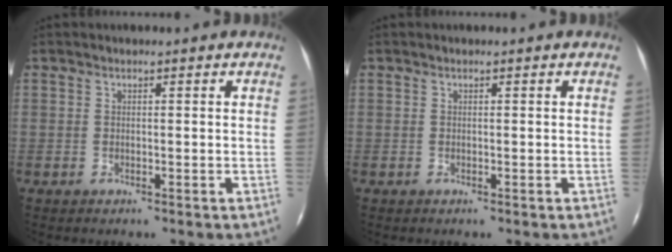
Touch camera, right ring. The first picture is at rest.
{"total": 0.0}